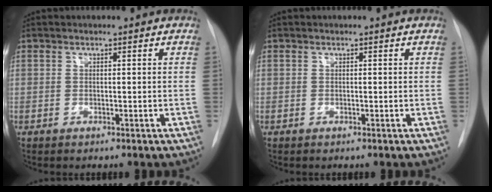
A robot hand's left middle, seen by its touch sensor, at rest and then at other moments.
{"total": 0.0}